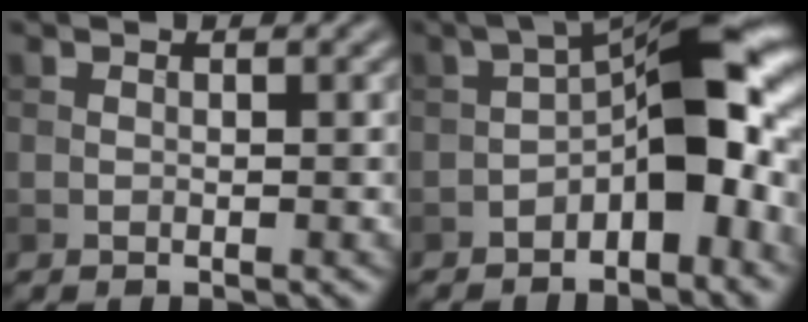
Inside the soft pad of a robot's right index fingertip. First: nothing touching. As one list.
[{"total": 10.0, "force": [-2.5, 4.3, 8.7], "torque": [-0.121, 0.026, -0.054]}]